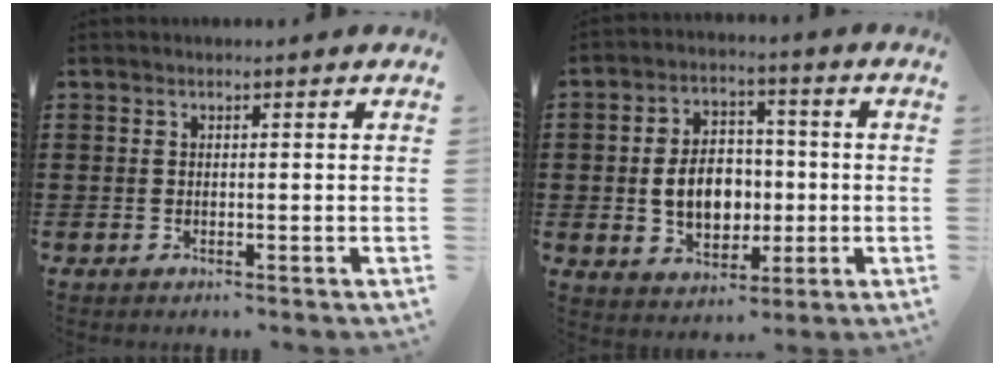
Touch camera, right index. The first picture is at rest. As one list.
[{"total": 7.8, "force": [-0.8, 5.6, 5.4], "torque": [-0.090, 0.003, -0.019]}]